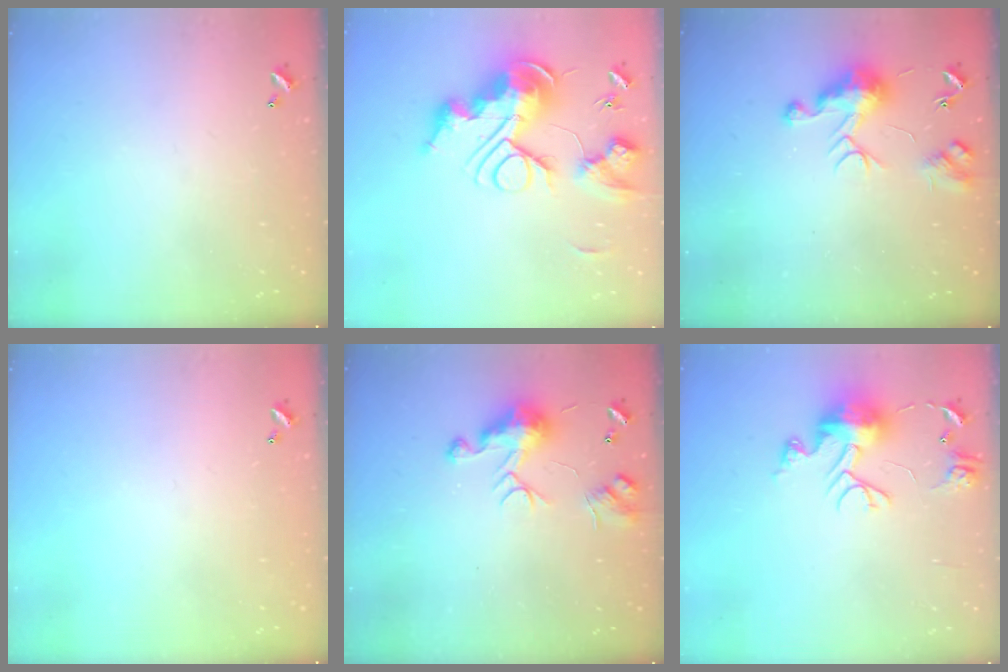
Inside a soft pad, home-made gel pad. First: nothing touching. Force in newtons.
{"total": 0.7, "press": 0.7, "slide": 0.0}
{"total": 9.0, "press": 9.0, "slide": 0.5}
{"total": 0.0}
{"total": 8.4, "press": 8.3, "slide": 0.4}
{"total": 10.7, "press": 10.7, "slide": 0.8}